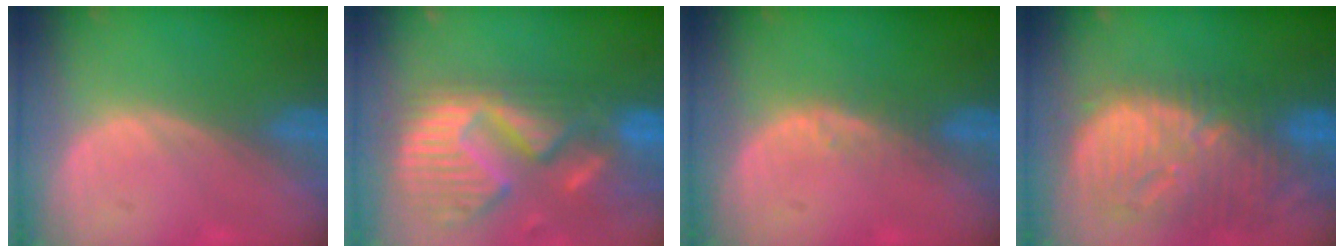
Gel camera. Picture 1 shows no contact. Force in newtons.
{"total": 14.2, "press": 11.8, "slide": 7.8}
{"total": 1.7, "press": 1.7, "slide": 0.1}
{"total": 13.3, "press": 11.6, "slide": 6.5}